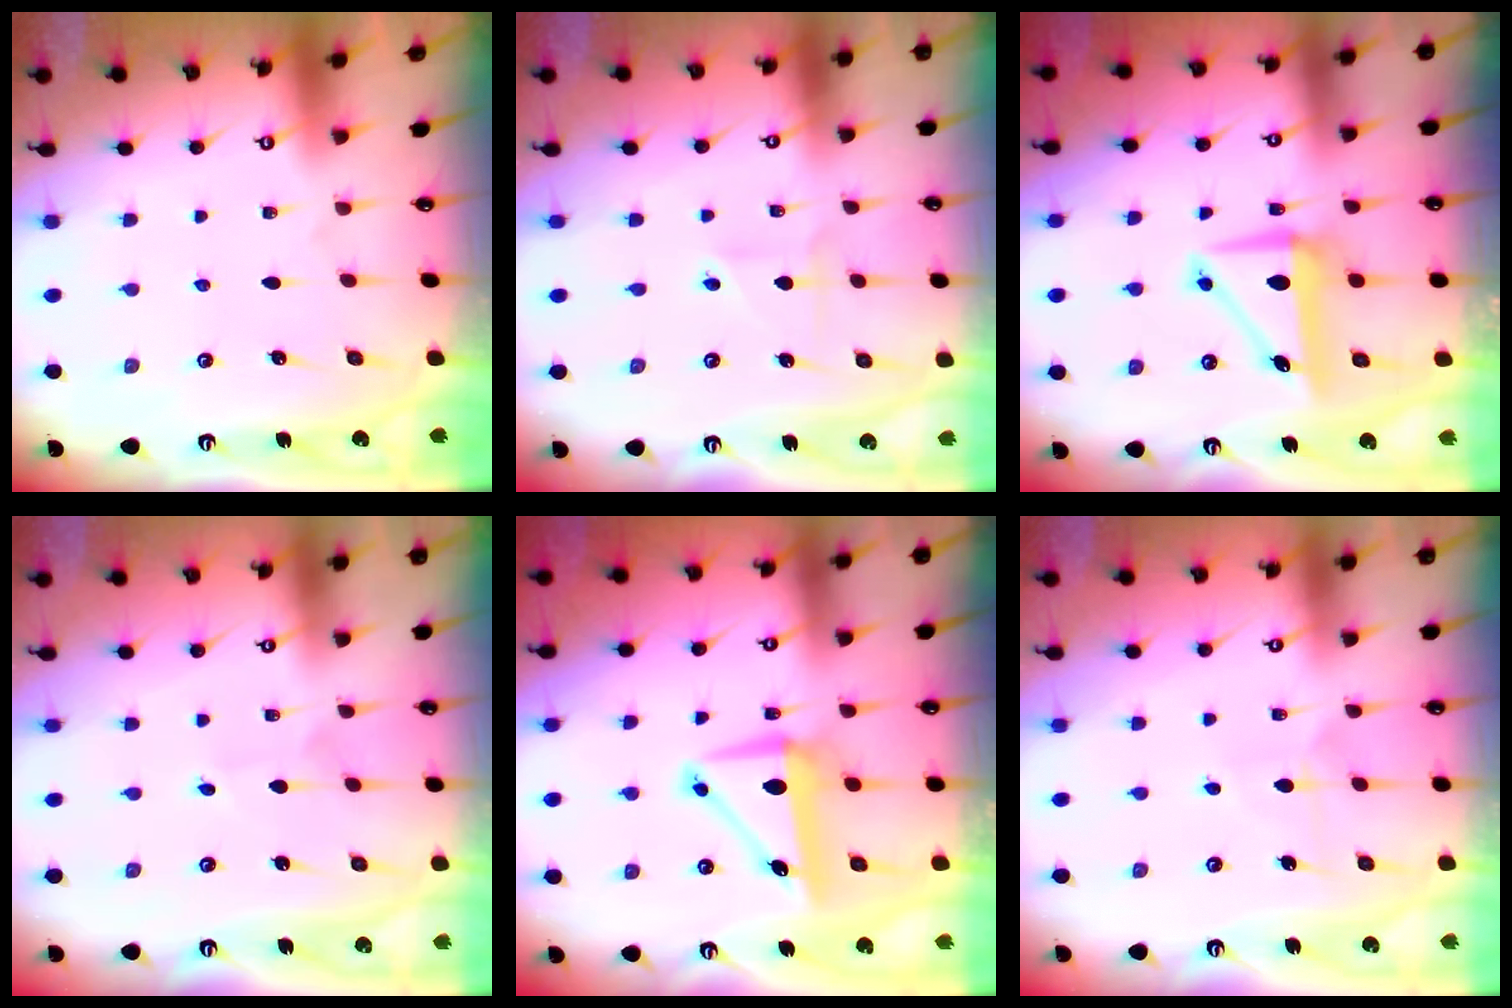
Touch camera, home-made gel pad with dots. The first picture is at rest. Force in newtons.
{"total": 2.0, "press": 2.0, "slide": 0.5}
{"total": 7.2, "press": 7.1, "slide": 1.3}
{"total": 1.5, "press": 1.4, "slide": 0.1}
{"total": 7.5, "press": 6.9, "slide": 2.9}
{"total": 5.5, "press": 5.5, "slide": 0.5}